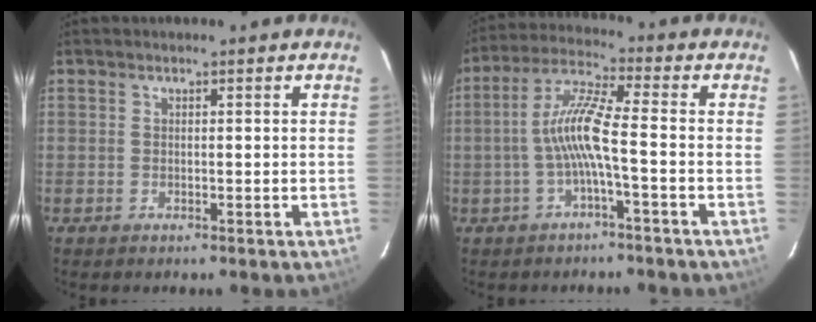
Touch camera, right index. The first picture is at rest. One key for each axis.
{"total": 8.0, "fx": -2.2, "fy": 0.1, "fz": 7.7, "tx": -0.172, "ty": 0.014, "tz": -0.041}